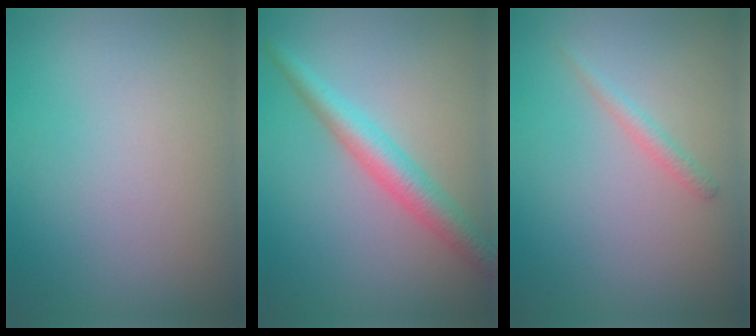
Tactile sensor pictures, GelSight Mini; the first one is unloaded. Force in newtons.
{"total": 4.0, "press": 4.0, "slide": 0.1}
{"total": 1.2, "press": 1.2, "slide": 0.1}